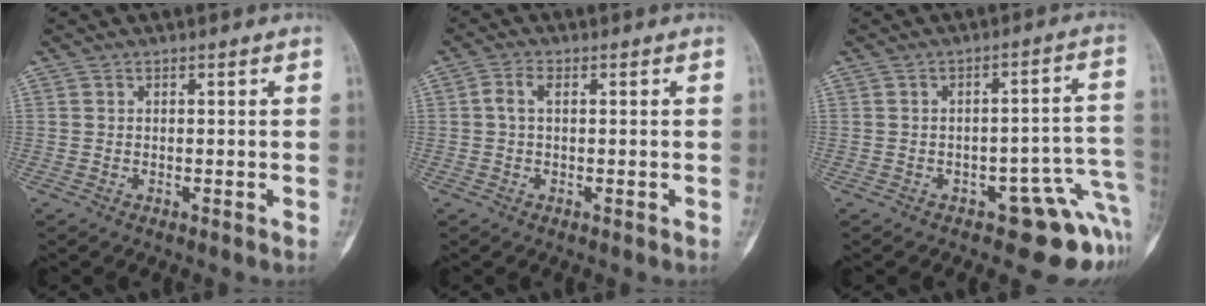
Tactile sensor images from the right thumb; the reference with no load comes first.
{"total": 2.5, "force": [0.1, 1.2, 2.2], "torque": [-0.045, 0.005, -0.003]}
{"total": 11.2, "force": [-5.4, 5.2, 8.3], "torque": [-0.049, 0.054, -0.065]}